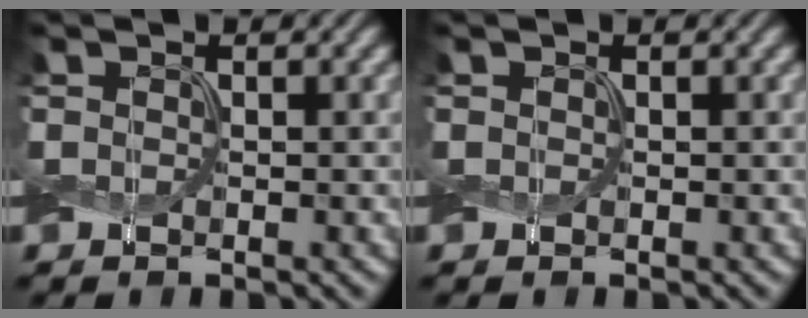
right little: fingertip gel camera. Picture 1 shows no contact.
{"total": 0.0}